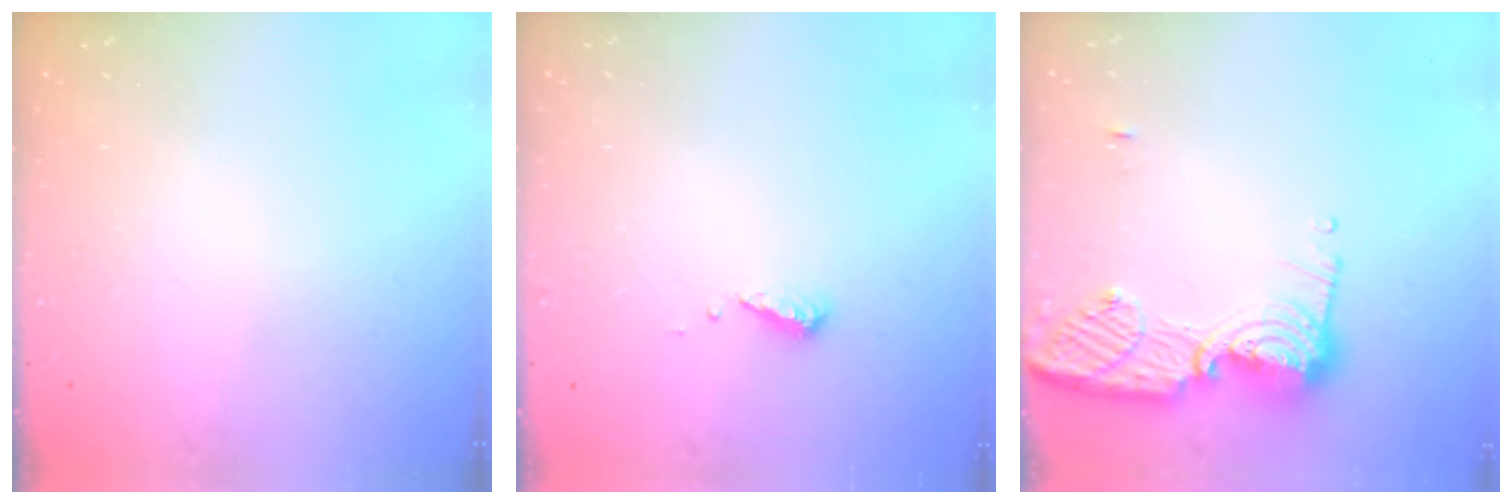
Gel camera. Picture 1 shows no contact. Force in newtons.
{"total": 4.2, "press": 4.2, "slide": 0.3}
{"total": 12.0, "press": 12.0, "slide": 1.1}